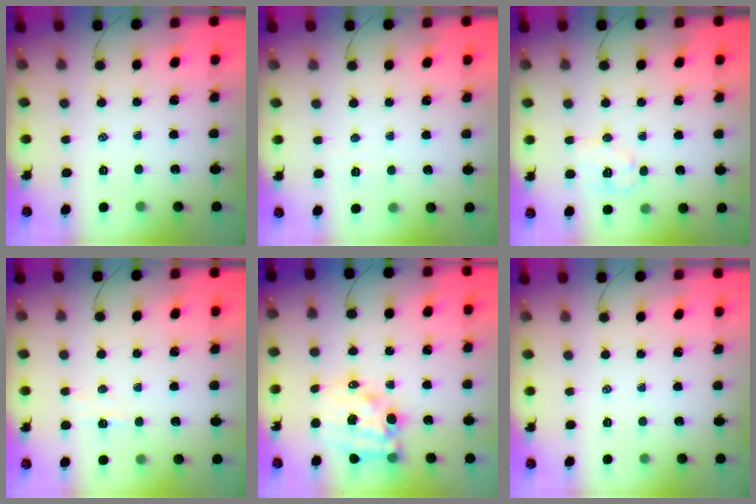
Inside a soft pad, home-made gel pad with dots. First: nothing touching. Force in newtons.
{"total": 1.9, "press": 1.8, "slide": 0.6}
{"total": 7.1, "press": 7.1, "slide": 0.5}
{"total": 4.4, "press": 4.2, "slide": 1.3}
{"total": 12.3, "press": 11.8, "slide": 3.4}
{"total": 0.0}